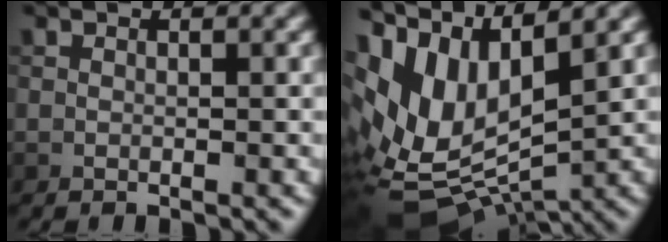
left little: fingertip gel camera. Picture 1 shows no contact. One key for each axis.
{"total": 11.9, "fx": 2.6, "fy": 6.3, "fz": 9.8, "tx": -0.204, "ty": -0.002, "tz": 0.058}